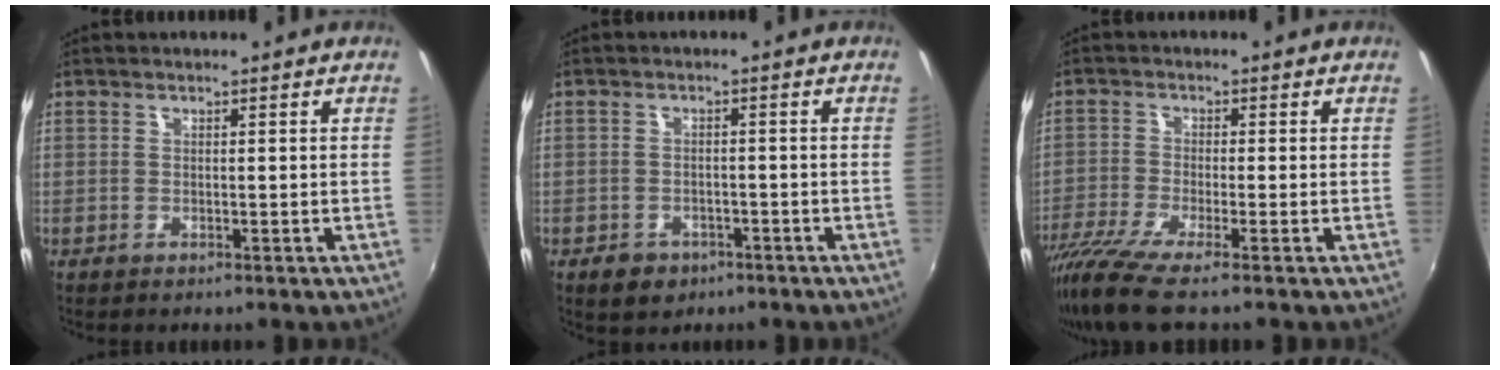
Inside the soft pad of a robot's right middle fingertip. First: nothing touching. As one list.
[{"total": 4.3, "force": [-2.6, 3.0, 1.6], "torque": [-0.042, -0.001, -0.034]}, {"total": 7.3, "force": [-5.7, -0.4, 4.6], "torque": [-0.112, -0.030, -0.107]}]